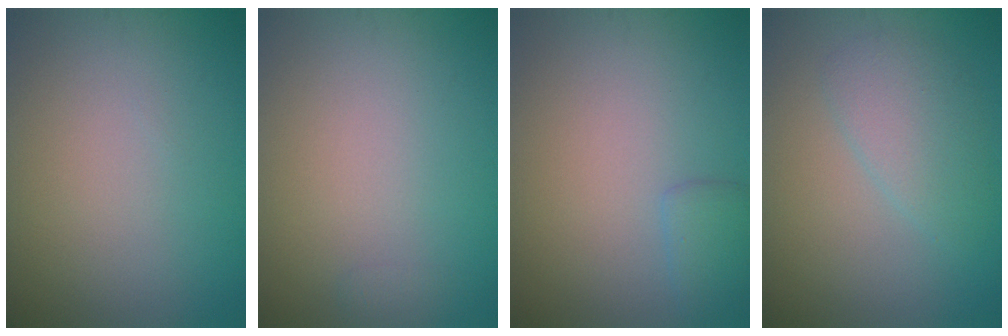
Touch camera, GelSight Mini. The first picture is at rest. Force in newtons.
{"total": 0.6, "press": 0.6, "slide": 0.1}
{"total": 1.6, "press": 1.6, "slide": 0.1}
{"total": 2.9, "press": 2.9, "slide": 0.2}